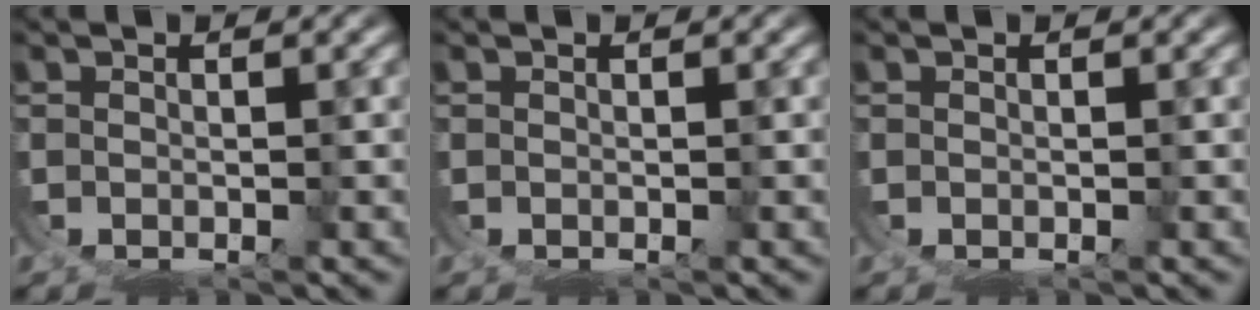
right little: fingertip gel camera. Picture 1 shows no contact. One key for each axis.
{"total": 0.0}
{"total": 0.0}